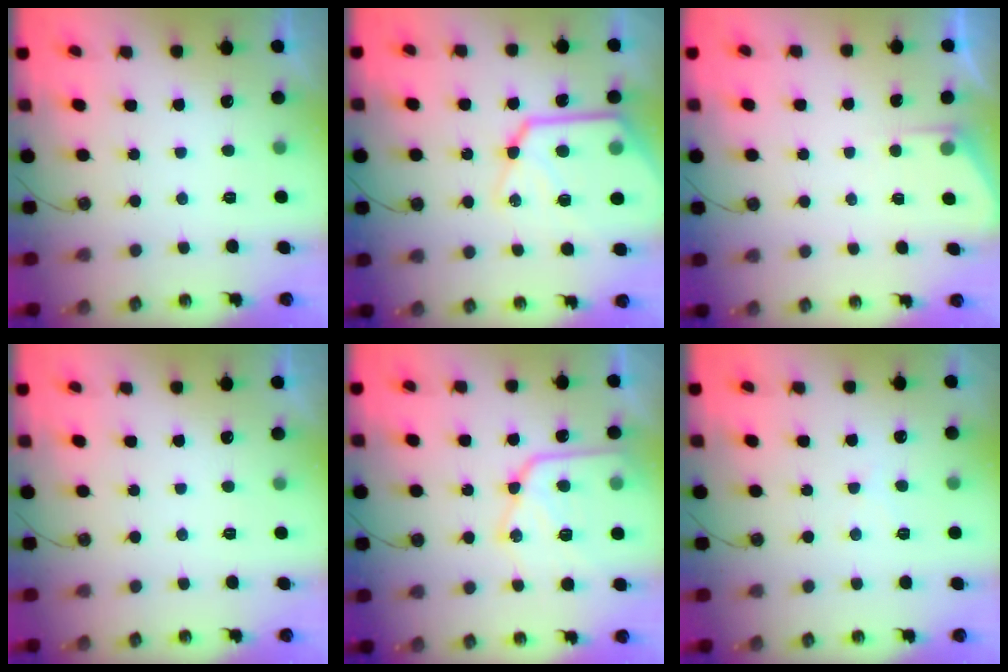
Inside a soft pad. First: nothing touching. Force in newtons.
{"total": 20.1, "press": 20.0, "slide": 2.4}
{"total": 3.0, "press": 2.9, "slide": 0.4}
{"total": 0.0}
{"total": 16.6, "press": 16.5, "slide": 1.6}
{"total": 5.6, "press": 5.5, "slide": 1.0}